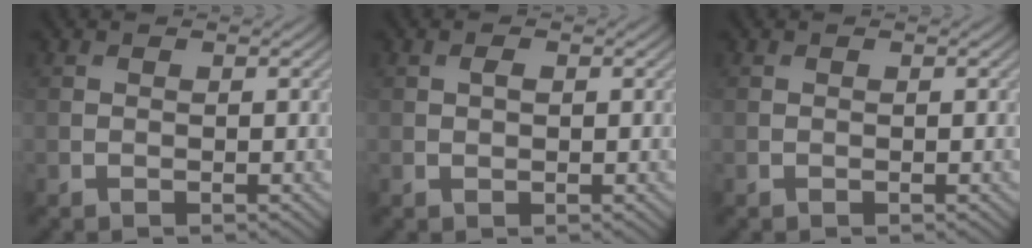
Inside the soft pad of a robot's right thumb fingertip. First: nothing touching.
{"total": 1.0, "force": [0.3, 0.6, 0.8], "torque": [-0.016, 0.001, 0.005]}
{"total": 0.0}